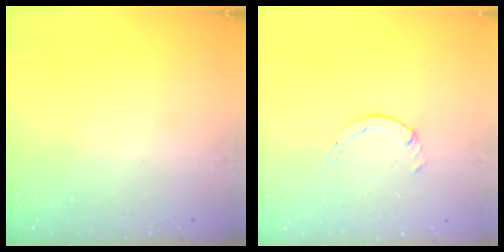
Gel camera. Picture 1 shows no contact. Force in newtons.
{"total": 0.7, "press": 0.7, "slide": 0.2}